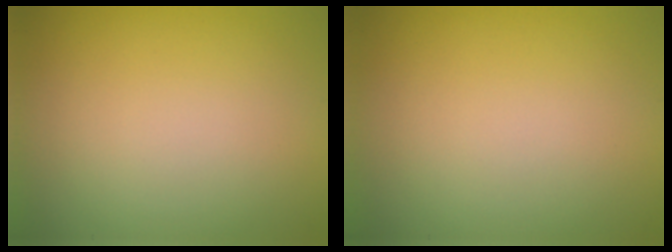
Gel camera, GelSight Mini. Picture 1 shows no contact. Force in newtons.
{"total": 0.0}